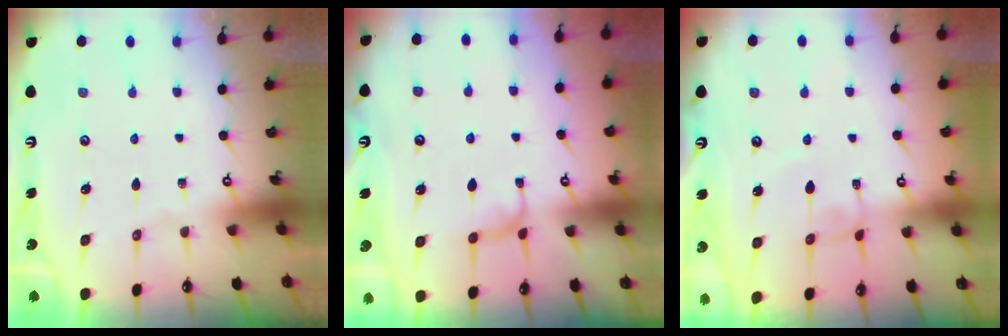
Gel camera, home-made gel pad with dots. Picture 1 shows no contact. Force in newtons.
{"total": 0.9, "press": 0.2, "slide": 0.8}
{"total": 1.5, "press": 1.4, "slide": 0.3}